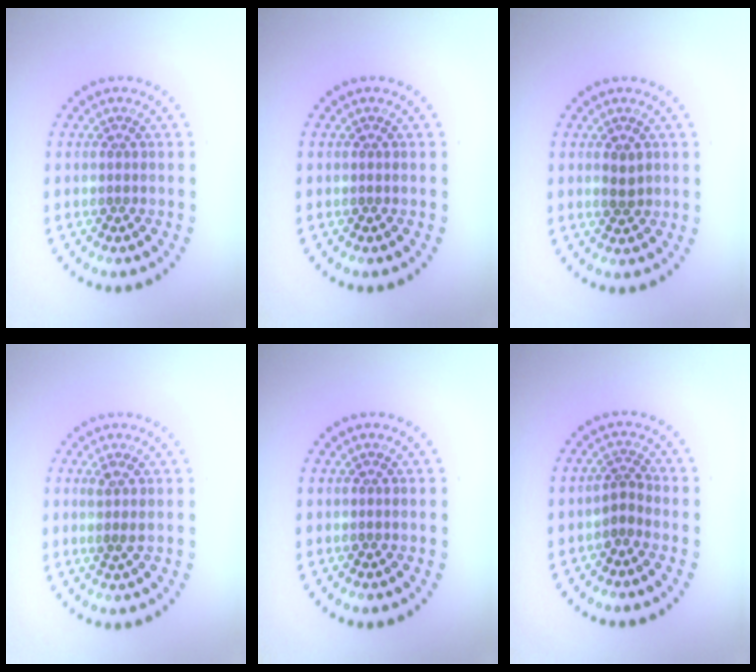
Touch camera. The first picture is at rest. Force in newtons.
{"total": 0.0}
{"total": 1.6, "press": 1.5, "slide": 0.2}
{"total": 1.4, "press": 1.2, "slide": 0.8}
{"total": 0.0}
{"total": 1.8, "press": 1.2, "slide": 1.3}